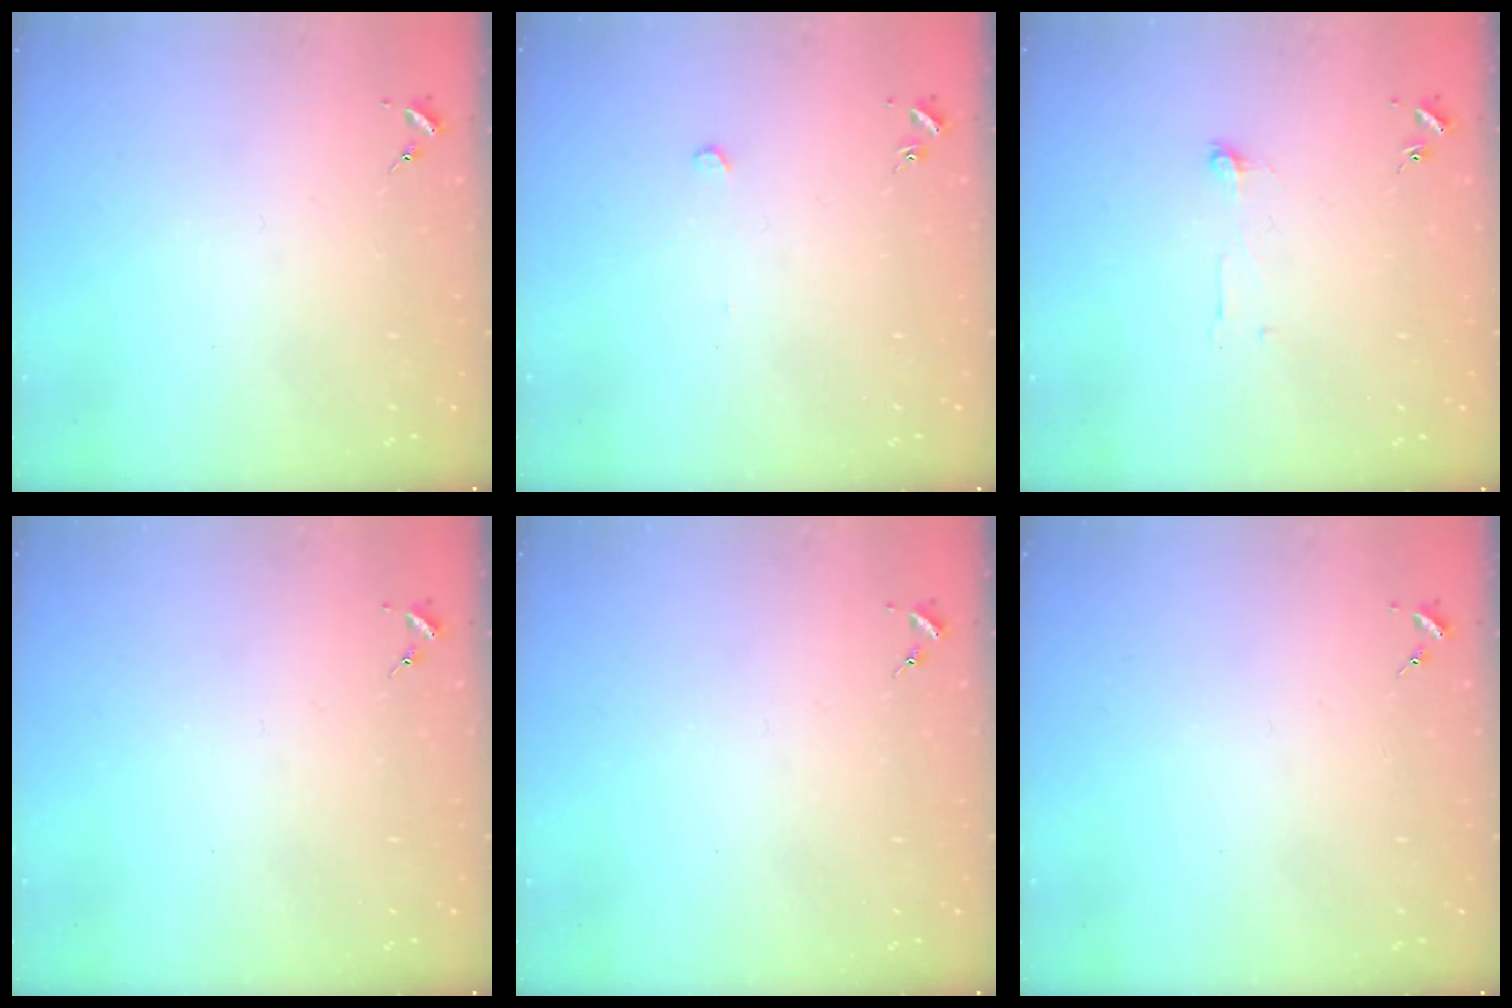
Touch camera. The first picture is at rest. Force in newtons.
{"total": 2.6, "press": 2.6, "slide": 0.1}
{"total": 4.7, "press": 4.7, "slide": 0.4}
{"total": 0.0}
{"total": 0.0}
{"total": 0.0}